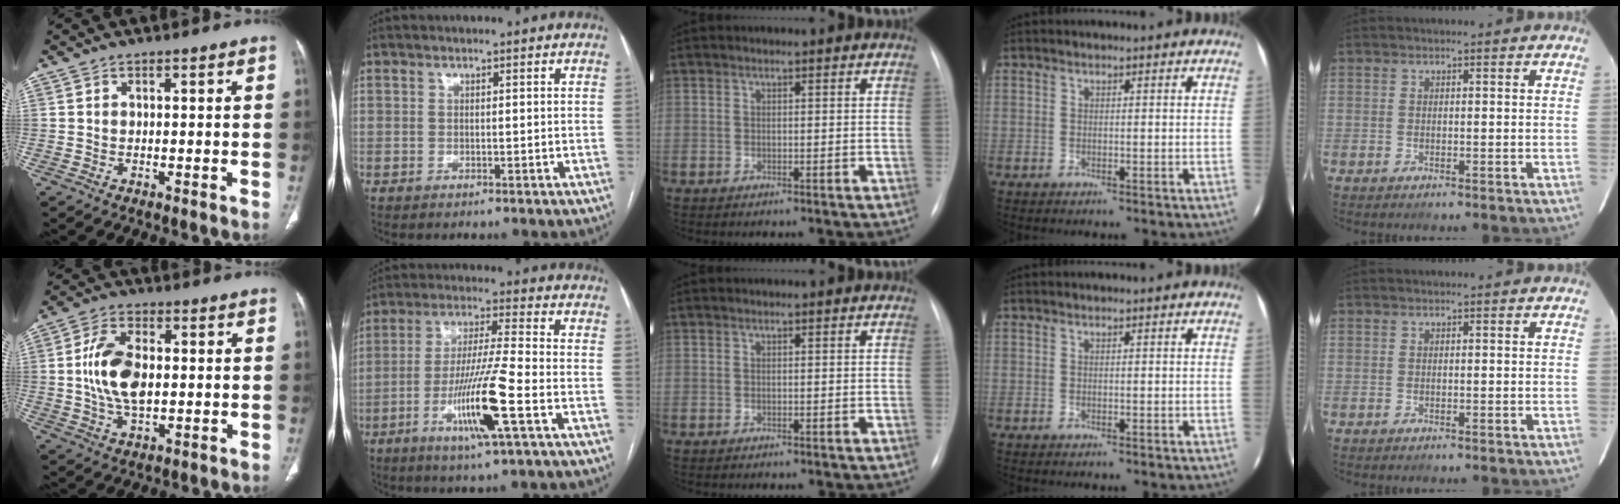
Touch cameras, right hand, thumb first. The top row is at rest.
{"thumb": {"total": 10.7, "force": [0.4, 5.9, 8.9], "torque": [-0.173, 0.003, 0.011]}, "index": {"total": 12.6, "force": [-4.7, -0.4, 11.6], "torque": [-0.228, -0.014, -0.090]}}